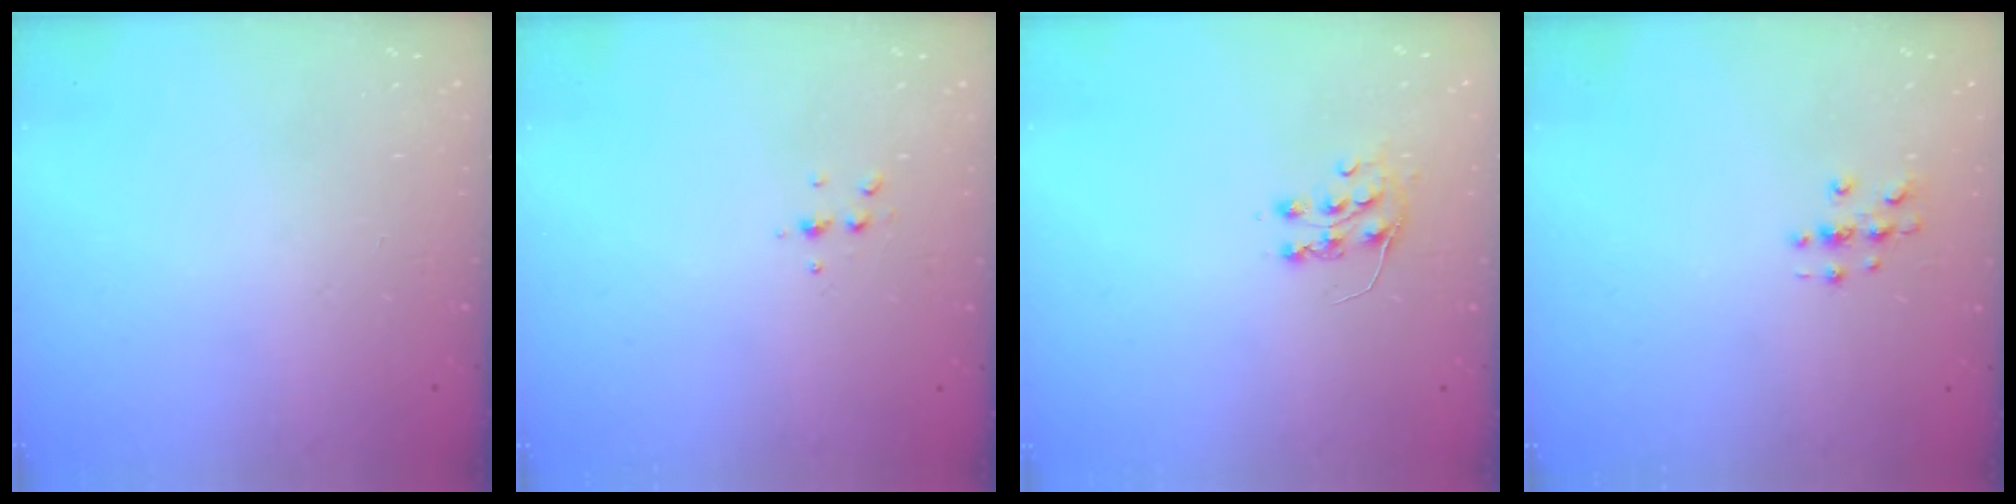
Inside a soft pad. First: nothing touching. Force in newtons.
{"total": 4.1, "press": 4.0, "slide": 0.9}
{"total": 7.3, "press": 7.3, "slide": 0.5}
{"total": 2.7, "press": 2.7, "slide": 0.3}